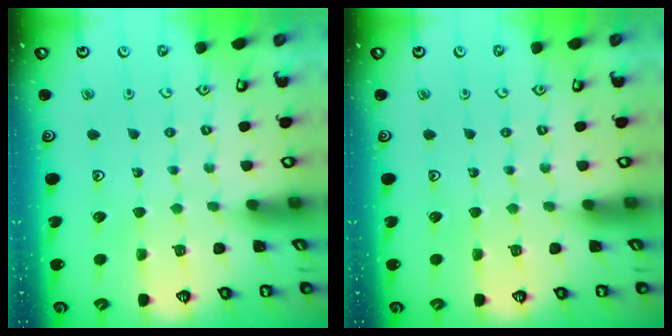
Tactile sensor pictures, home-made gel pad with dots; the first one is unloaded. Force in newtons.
{"total": 0.0}